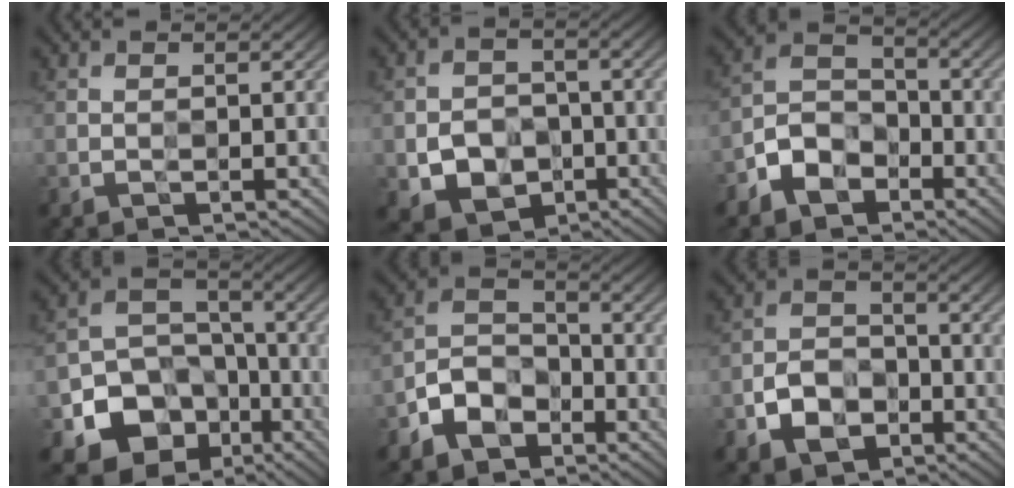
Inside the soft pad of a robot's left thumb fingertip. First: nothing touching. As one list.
[{"total": 6.6, "force": [-2.5, 5.0, 3.4], "torque": [-0.071, -0.015, -0.046]}, {"total": 6.9, "force": [-4.0, 4.4, 3.3], "torque": [-0.074, 0.004, -0.093]}, {"total": 12.9, "force": [-6.1, 10.1, 5.1], "torque": [-0.112, -0.025, -0.115]}, {"total": 7.0, "force": [-4.1, 4.5, 3.5], "torque": [-0.077, 0.002, -0.094]}, {"total": 6.3, "force": [-3.2, 4.1, 3.4], "torque": [-0.066, -0.001, -0.067]}]